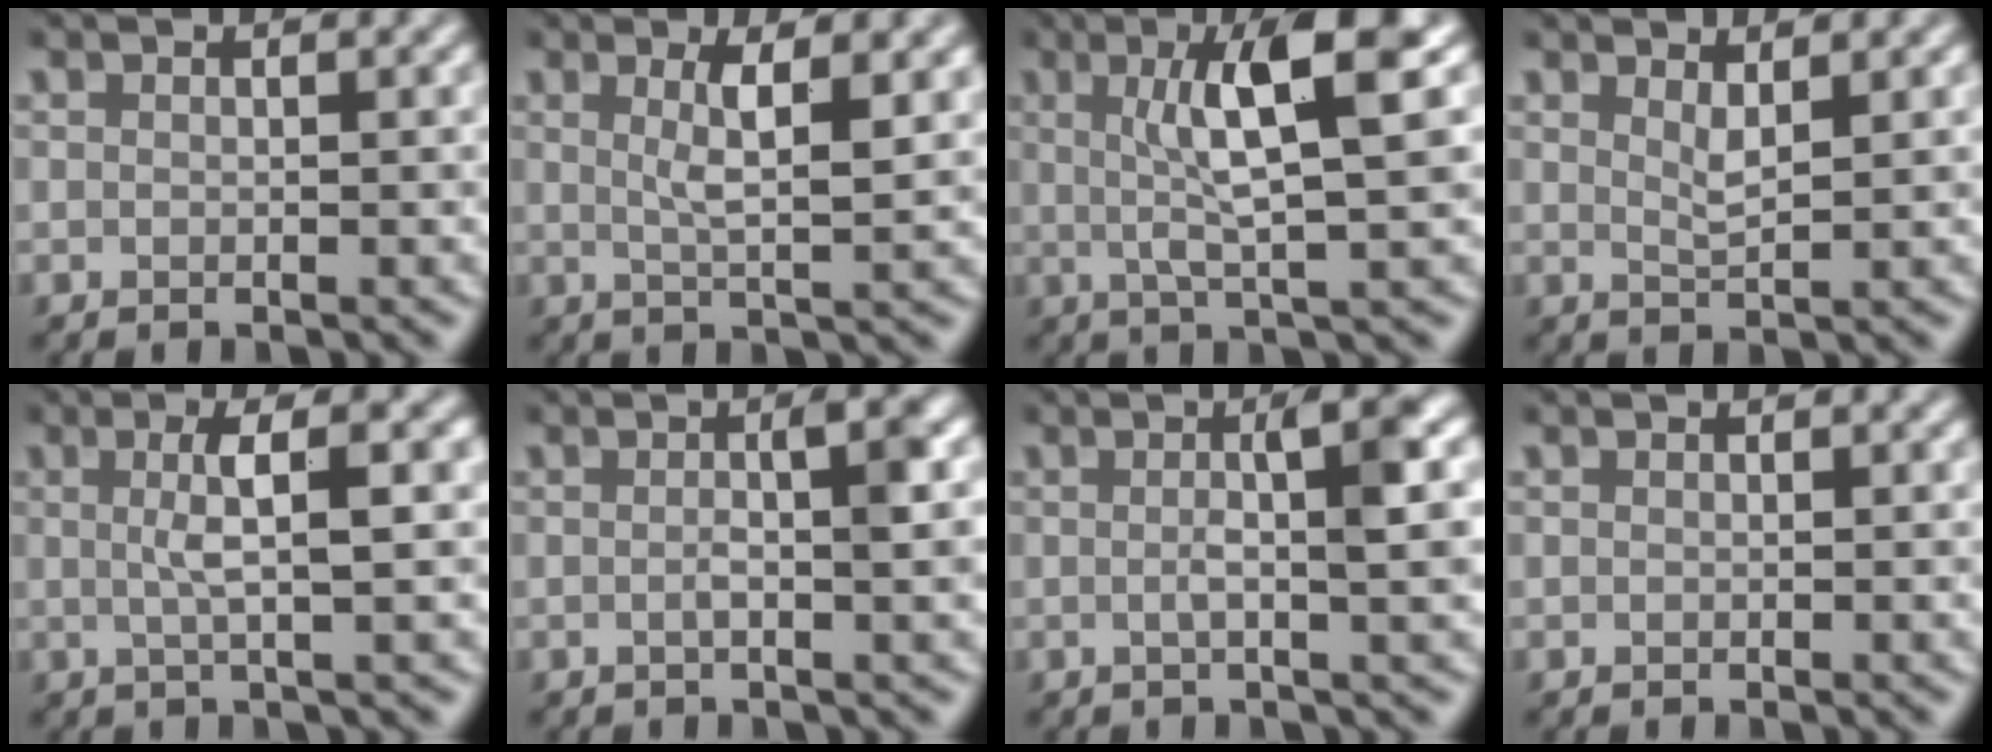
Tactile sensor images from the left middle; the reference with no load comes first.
{"total": 3.8, "force": [1.3, 0.9, 3.5], "torque": [-0.049, -0.004, 0.019]}
{"total": 7.0, "force": [1.7, 1.2, 6.7], "torque": [-0.102, 0.010, 0.026]}
{"total": 1.6, "force": [1.0, 0.3, 1.1], "torque": [-0.020, -0.003, 0.017]}
{"total": 4.2, "force": [0.6, 0.9, 4.1], "torque": [-0.062, 0.006, 0.006]}
{"total": 3.5, "force": [0.1, 0.7, 3.4], "torque": [-0.049, 0.009, -0.003]}
{"total": 4.8, "force": [0.5, 0.9, 4.7], "torque": [-0.067, 0.010, 0.001]}
{"total": 0.0}